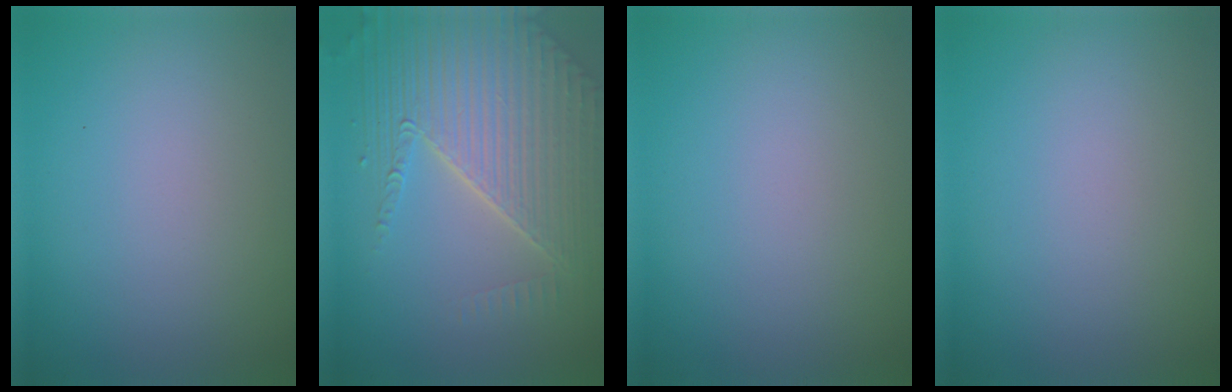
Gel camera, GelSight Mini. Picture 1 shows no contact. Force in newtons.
{"total": 6.7, "press": 5.3, "slide": 4.1}
{"total": 0.0}
{"total": 0.0}